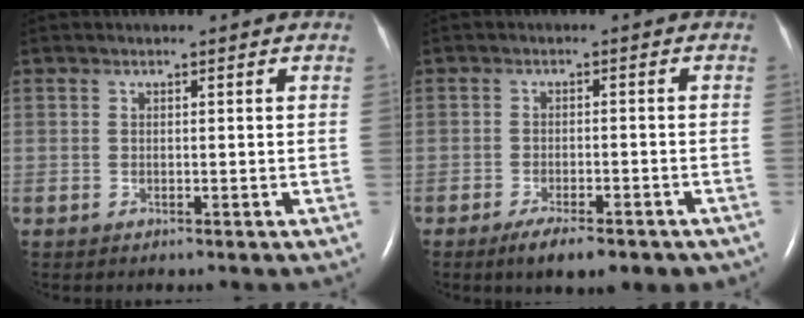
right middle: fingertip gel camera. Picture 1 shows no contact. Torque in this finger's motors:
{"motor_torque": [0.66, -0.59, 0.09, 0.09]}